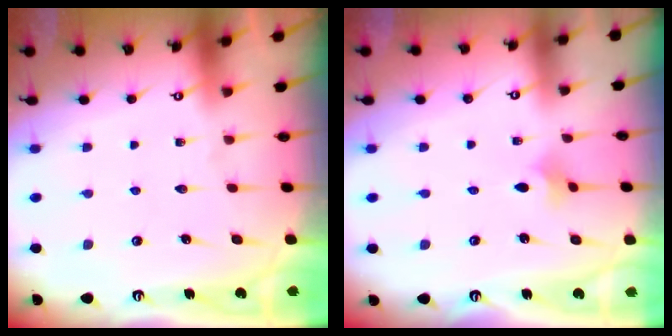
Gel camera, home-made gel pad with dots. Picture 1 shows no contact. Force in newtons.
{"total": 2.6, "press": 2.5, "slide": 0.5}